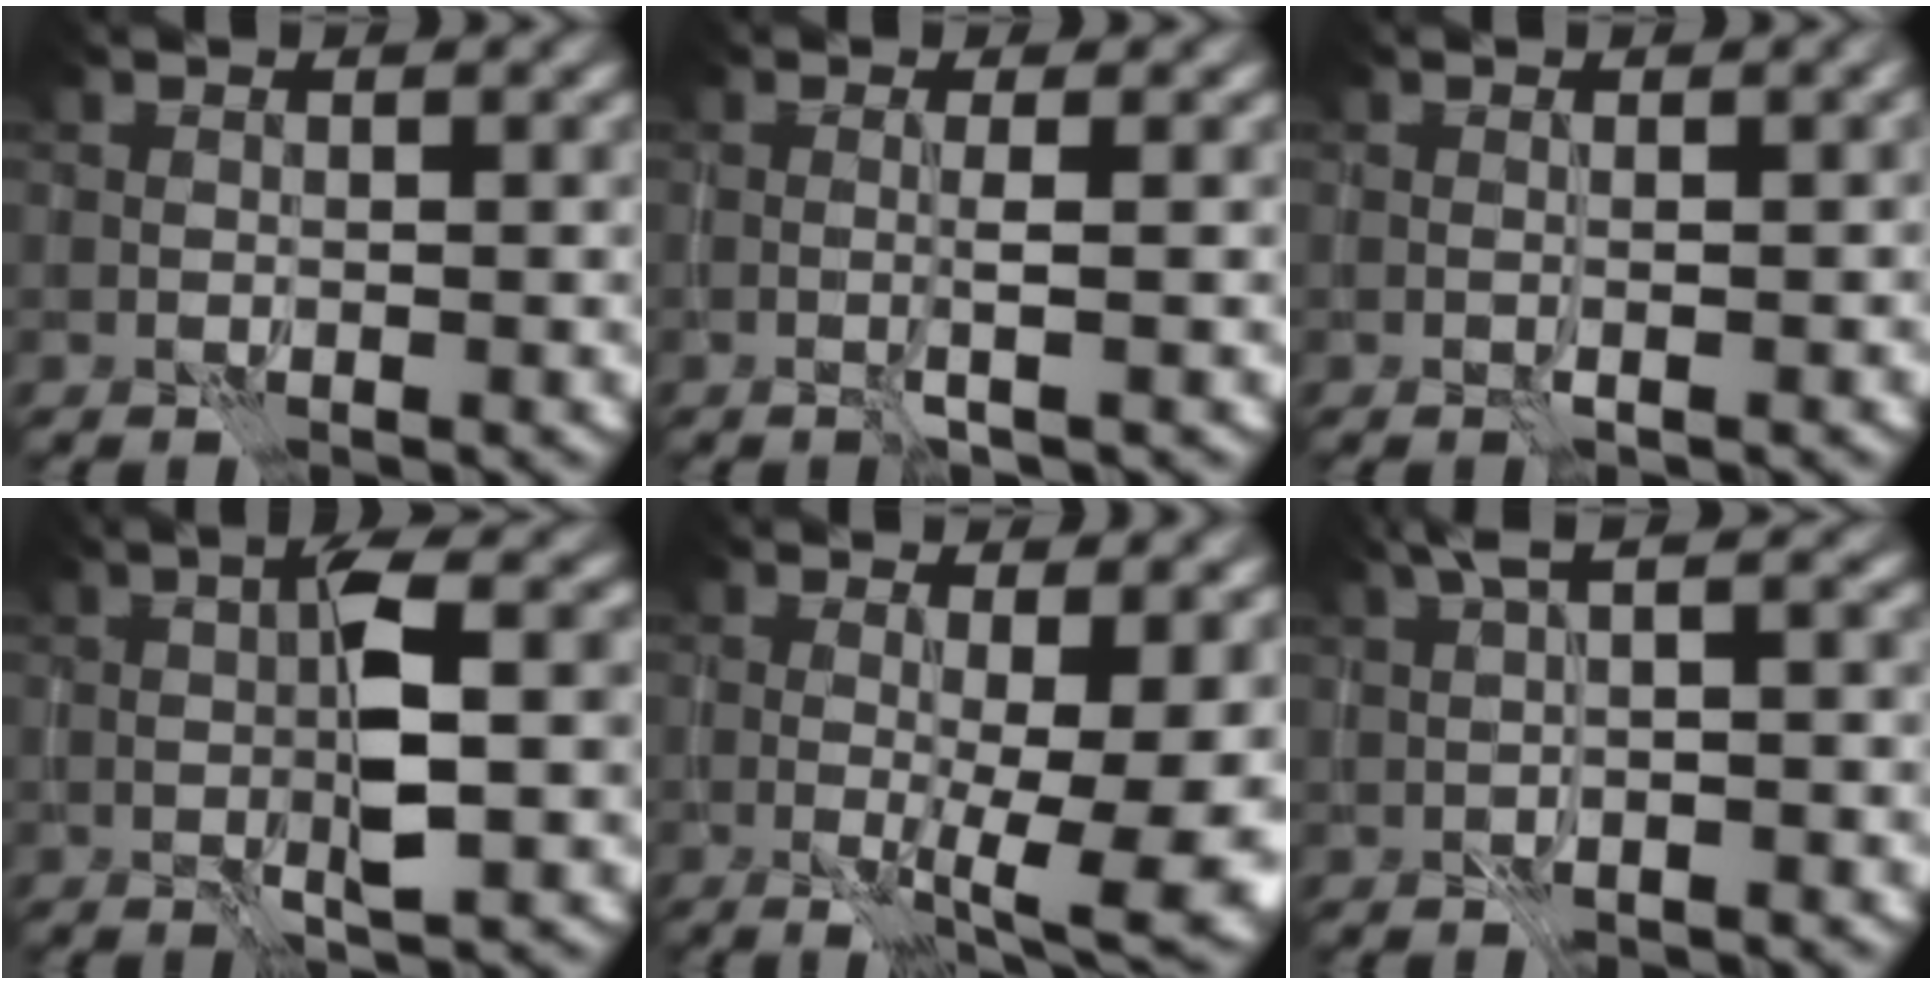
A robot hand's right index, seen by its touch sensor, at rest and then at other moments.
{"total": 1.5, "force": [-0.1, 0.0, 1.5], "torque": [-0.028, -0.002, -0.007]}
{"total": 1.0, "force": [-0.3, -0.1, 1.0], "torque": [-0.016, 0.000, -0.006]}
{"total": 4.9, "force": [0.3, 1.2, 4.7], "torque": [-0.092, 0.003, 0.004]}
{"total": 8.0, "force": [-0.6, 1.8, 7.7], "torque": [-0.116, -0.019, 0.000]}
{"total": 2.8, "force": [0.4, 0.4, 2.8], "torque": [-0.053, 0.011, 0.004]}